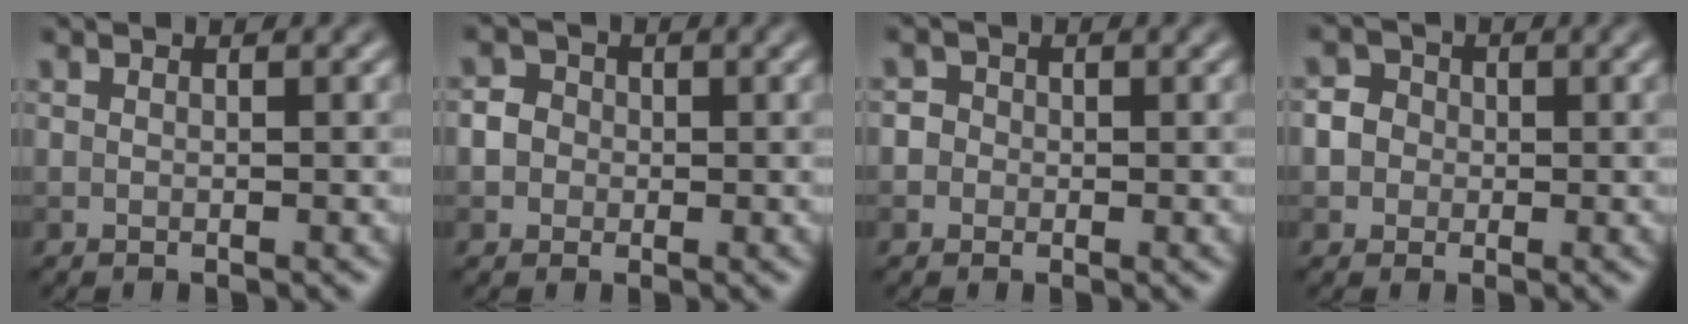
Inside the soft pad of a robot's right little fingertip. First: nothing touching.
{"total": 2.9, "force": [0.0, 2.7, 1.0], "torque": [0.009, 0.011, -0.018]}
{"total": 2.4, "force": [0.3, 2.3, 0.9], "torque": [0.010, 0.016, -0.020]}
{"total": 3.6, "force": [0.0, 3.4, 1.2], "torque": [0.007, 0.020, -0.021]}